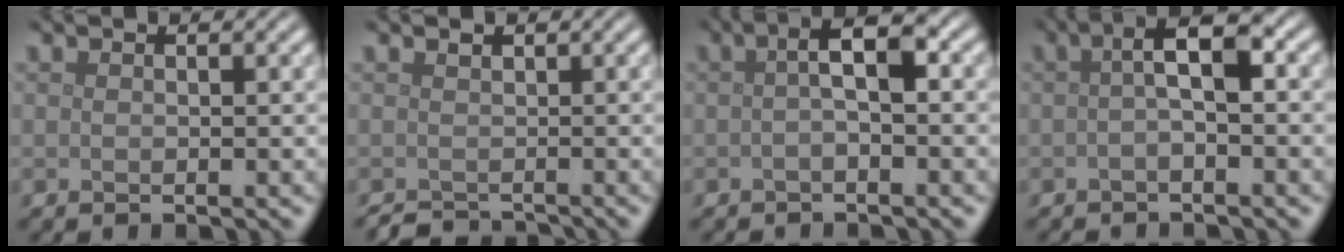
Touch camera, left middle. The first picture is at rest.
{"total": 1.1, "force": [-1.0, 0.4, 0.2], "torque": [-0.002, -0.003, -0.023]}
{"total": 3.3, "force": [0.2, 0.7, 3.2], "torque": [-0.051, 0.014, -0.002]}
{"total": 3.7, "force": [0.3, 0.8, 3.6], "torque": [-0.058, 0.015, -0.002]}